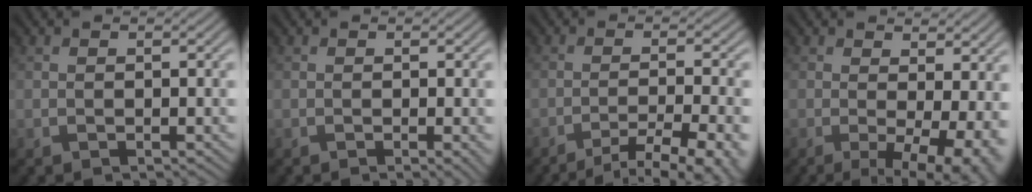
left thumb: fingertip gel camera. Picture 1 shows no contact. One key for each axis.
{"total": 1.1, "fx": -0.2, "fy": 0.1, "fz": 1.0, "tx": -0.016, "ty": -0.003, "tz": -0.006}
{"total": 8.6, "fx": -6.4, "fy": 1.4, "fz": 5.6, "tx": -0.087, "ty": -0.004, "tz": -0.082}
{"total": 9.0, "fx": -0.7, "fy": 3.1, "fz": 8.4, "tx": -0.113, "ty": -0.005, "tz": -0.002}